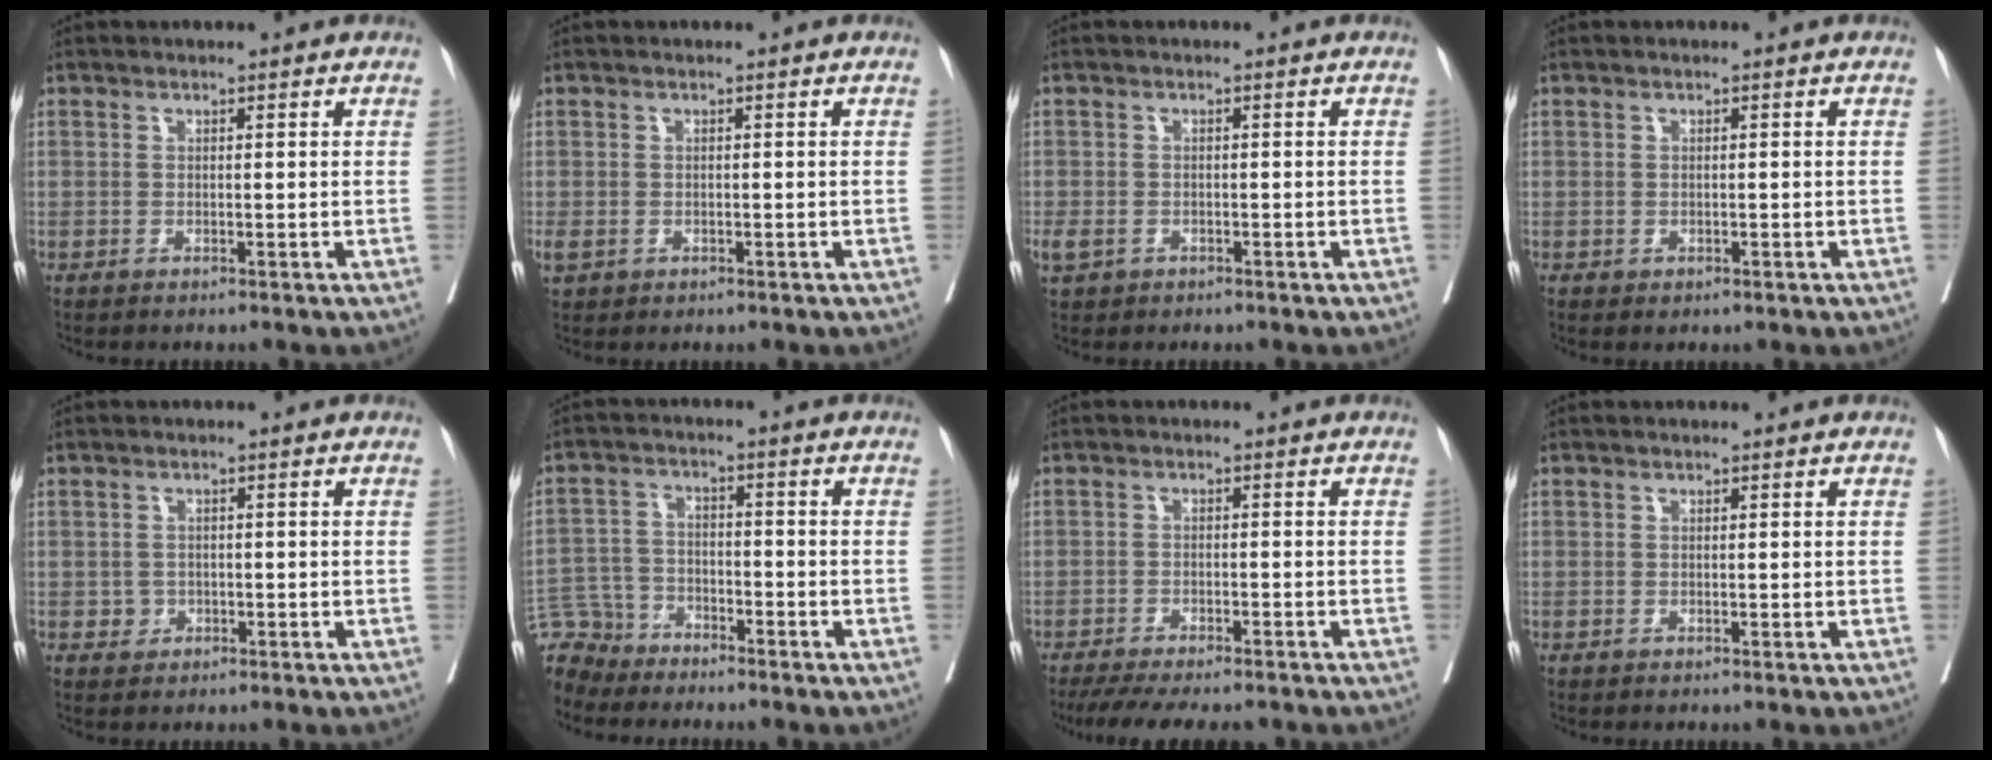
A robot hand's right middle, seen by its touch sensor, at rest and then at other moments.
{"total": 2.0, "force": [-0.5, 1.6, 1.2], "torque": [-0.031, 0.000, 0.000]}
{"total": 2.9, "force": [-1.4, 1.8, 1.7], "torque": [-0.042, -0.001, -0.019]}
{"total": 0.6, "force": [-0.1, 0.5, 0.3], "torque": [-0.007, 0.001, 0.002]}
{"total": 1.5, "force": [-0.5, 1.4, 0.3], "torque": [0.000, 0.006, -0.006]}
{"total": 7.3, "force": [-6.5, 3.2, -0.7], "torque": [0.013, 0.009, -0.129]}
{"total": 12.4, "force": [-10.8, 2.4, 5.7], "torque": [-0.086, -0.013, -0.147]}
{"total": 0.0}